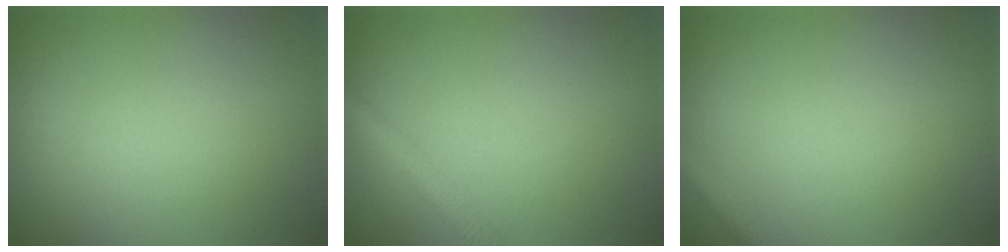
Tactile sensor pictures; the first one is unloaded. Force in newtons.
{"total": 2.2, "press": 2.2, "slide": 0.1}
{"total": 2.4, "press": 2.4, "slide": 0.2}